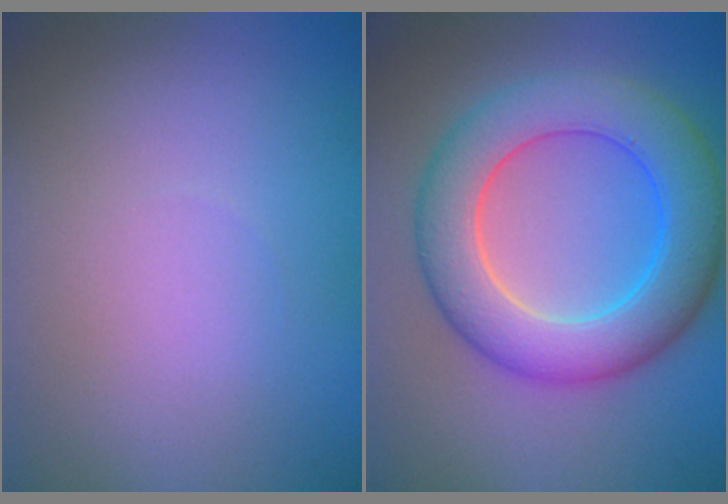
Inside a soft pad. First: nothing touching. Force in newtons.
{"total": 8.1, "press": 8.1, "slide": 0.3}